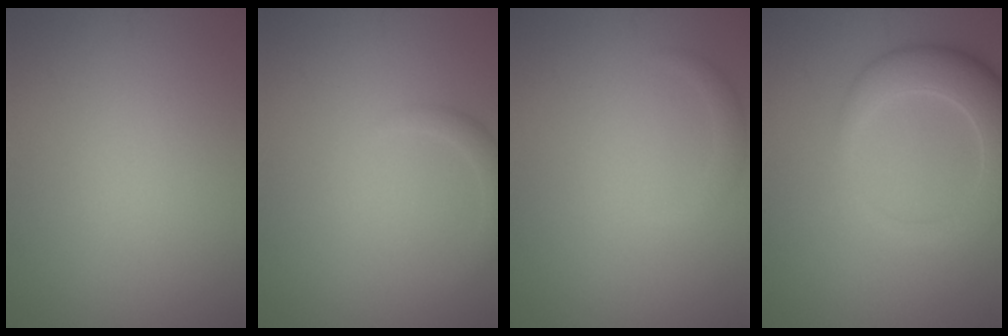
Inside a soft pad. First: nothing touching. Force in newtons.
{"total": 1.4, "press": 1.4, "slide": 0.1}
{"total": 1.1, "press": 1.1, "slide": 0.1}
{"total": 5.6, "press": 5.6, "slide": 0.7}